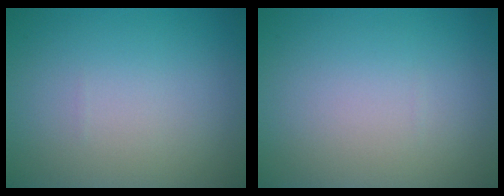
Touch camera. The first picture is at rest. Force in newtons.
{"total": 0.0}